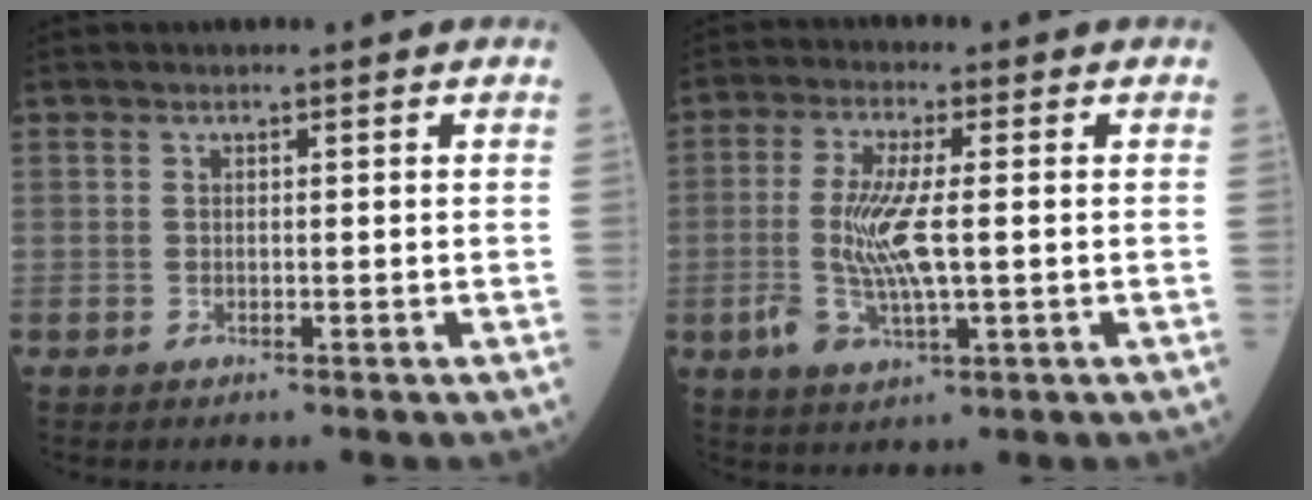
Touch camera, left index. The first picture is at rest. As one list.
[{"total": 8.3, "force": [-0.9, 1.9, 8.0], "torque": [-0.177, -0.008, -0.015]}]